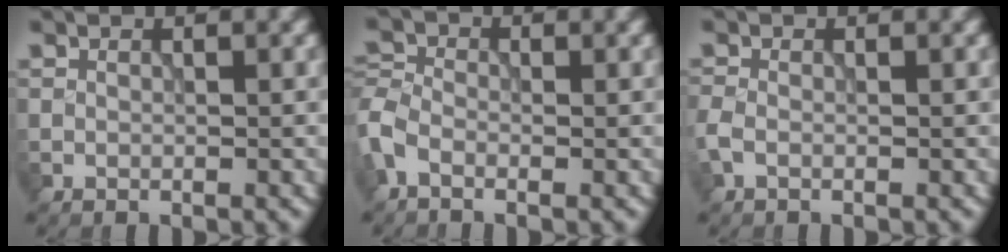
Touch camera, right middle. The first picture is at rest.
{"total": 2.6, "force": [-1.4, 1.5, 1.6], "torque": [-0.041, 0.003, -0.048]}
{"total": 1.3, "force": [-0.6, 0.7, 0.9], "torque": [-0.024, -0.001, -0.017]}